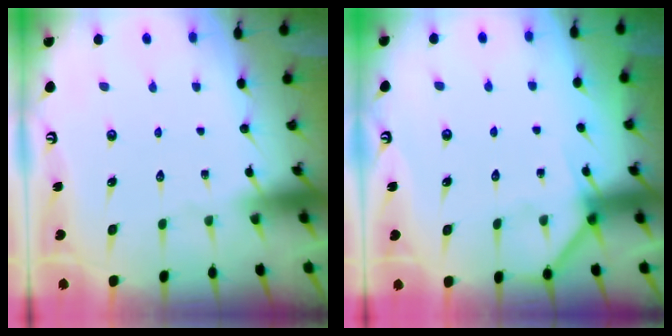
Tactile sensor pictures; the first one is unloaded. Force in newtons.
{"total": 4.5, "press": 4.5, "slide": 0.4}